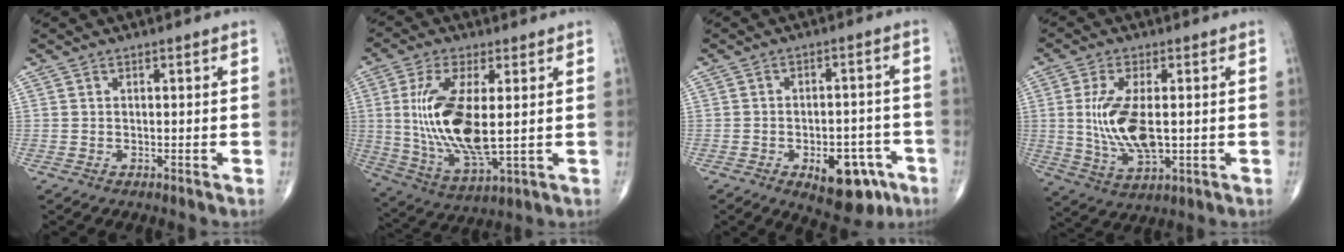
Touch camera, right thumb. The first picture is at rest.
{"total": 16.1, "force": [1.2, 6.0, 14.9], "torque": [-0.311, -0.020, 0.035]}
{"total": 11.9, "force": [-5.6, 6.3, 8.5], "torque": [-0.084, 0.032, -0.065]}
{"total": 11.5, "force": [0.3, 5.1, 10.3], "torque": [-0.210, -0.013, 0.013]}